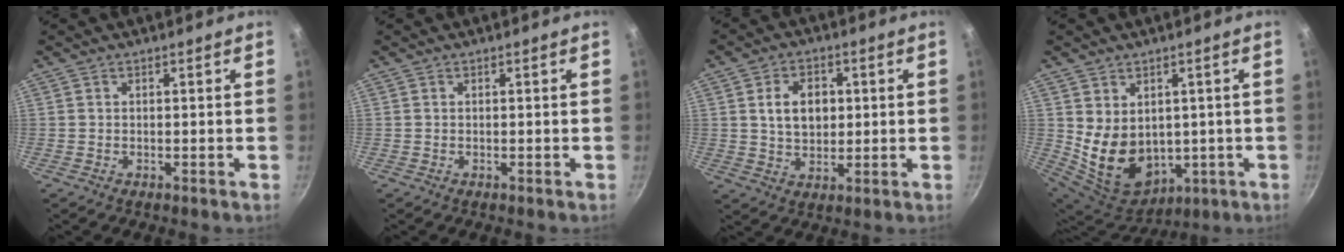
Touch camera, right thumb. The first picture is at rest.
{"total": 0.0}
{"total": 7.9, "force": [1.4, 5.7, 5.3], "torque": [-0.067, -0.001, 0.025]}
{"total": 13.3, "force": [1.1, 10.2, 8.4], "torque": [-0.128, -0.027, 0.055]}